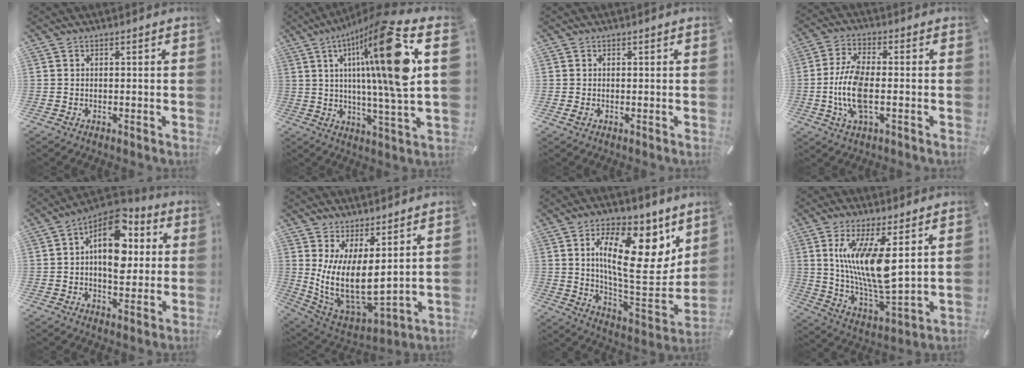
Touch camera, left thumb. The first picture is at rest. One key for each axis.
{"total": 24.4, "fx": 8.1, "fy": 3.5, "fz": 22.8, "tx": -0.370, "ty": -0.047, "tz": 0.108}
{"total": 1.5, "fx": 0.4, "fy": 1.5, "fz": 0.1, "tx": 0.015, "ty": -0.001, "tz": 0.002}
{"total": 11.2, "fx": -1.7, "fy": 4.4, "fz": 10.2, "tx": -0.218, "ty": -0.012, "tz": -0.031}
{"total": 14.6, "fx": 3.9, "fy": 9.2, "fz": 10.6, "tx": -0.170, "ty": -0.028, "tz": 0.070}
{"total": 12.8, "fx": 3.1, "fy": 6.0, "fz": 10.8, "tx": -0.231, "ty": -0.072, "tz": 0.061}
{"total": 21.8, "fx": 8.2, "fy": 9.3, "fz": 17.9, "tx": -0.281, "ty": -0.055, "tz": 0.131}
{"total": 14.5, "fx": 4.9, "fy": 4.3, "fz": 13.0, "tx": -0.271, "ty": -0.037, "tz": 0.080}